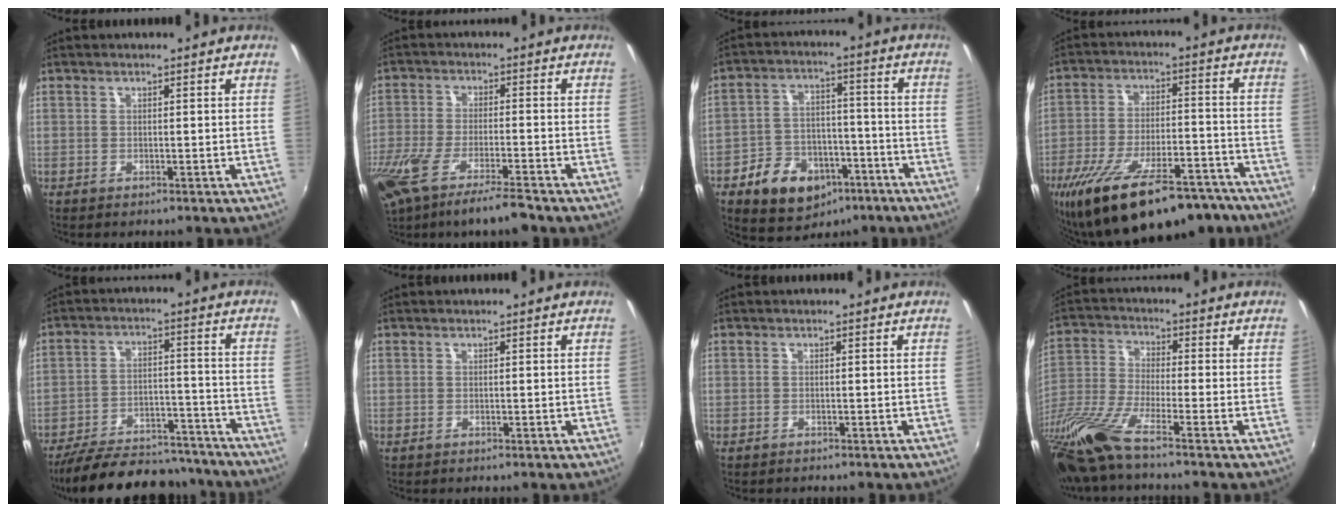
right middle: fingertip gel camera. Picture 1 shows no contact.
{"total": 14.6, "force": [-10.6, 2.6, 9.6], "torque": [-0.212, -0.055, -0.187]}
{"total": 14.4, "force": [-8.0, 10.0, 6.5], "torque": [-0.143, 0.027, -0.097]}
{"total": 24.9, "force": [-18.6, 8.8, 14.1], "torque": [-0.259, -0.027, -0.271]}
{"total": 24.1, "force": [-20.8, 7.8, 9.3], "torque": [-0.186, 0.011, -0.277]}
{"total": 0.0}
{"total": 0.6, "force": [-0.6, 0.1, 0.1], "torque": [-0.005, -0.001, -0.009]}
{"total": 15.2, "force": [-11.2, 1.5, 10.2], "torque": [-0.222, -0.042, -0.223]}